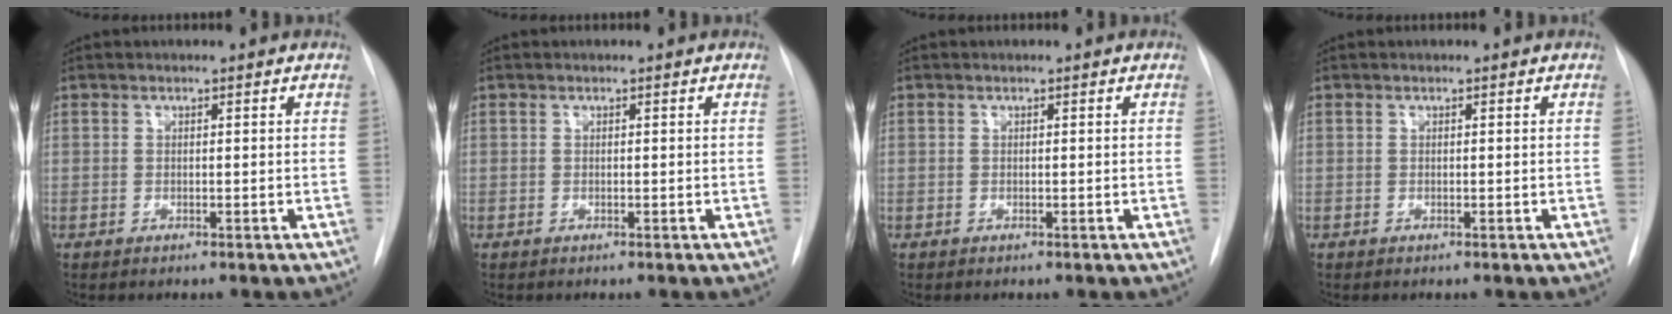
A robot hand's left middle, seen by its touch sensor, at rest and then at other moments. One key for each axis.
{"total": 0.0}
{"total": 0.0}
{"total": 0.0}